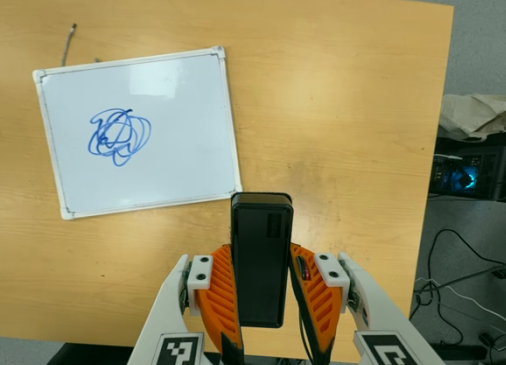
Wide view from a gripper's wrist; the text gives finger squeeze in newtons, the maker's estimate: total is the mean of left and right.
{"total": 4.4, "left": 2.9, "right": 5.9}